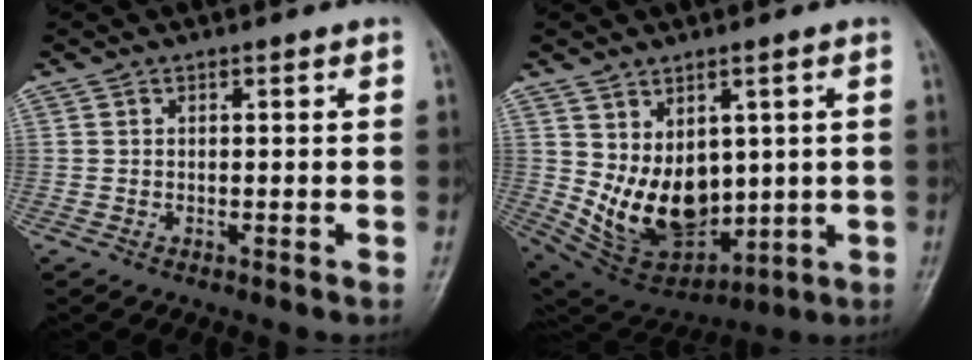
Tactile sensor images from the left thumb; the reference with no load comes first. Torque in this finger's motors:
{"motor_torque": [0.54, 0.70, 0.70, -0.81, 0.17]}